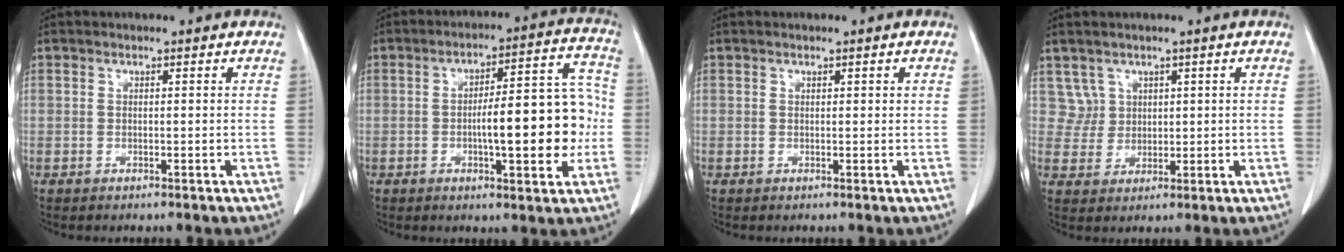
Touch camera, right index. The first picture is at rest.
{"total": 13.8, "force": [-1.7, 3.5, 13.2], "torque": [-0.185, 0.029, -0.020]}
{"total": 0.7, "force": [0.4, 0.3, 0.5], "torque": [-0.005, 0.002, 0.005]}
{"total": 3.7, "force": [2.0, 3.1, -0.3], "torque": [0.016, 0.008, 0.038]}